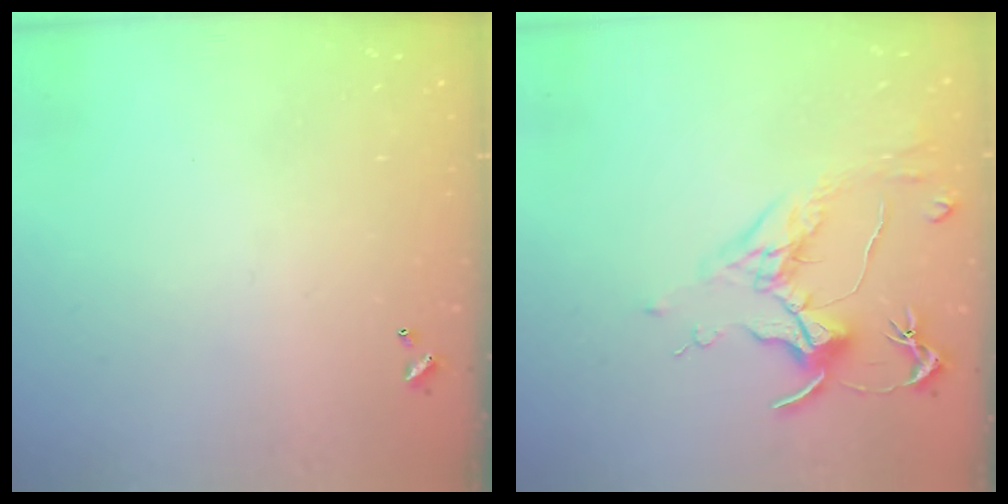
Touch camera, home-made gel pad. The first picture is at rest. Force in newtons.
{"total": 1.7, "press": 1.4, "slide": 0.9}